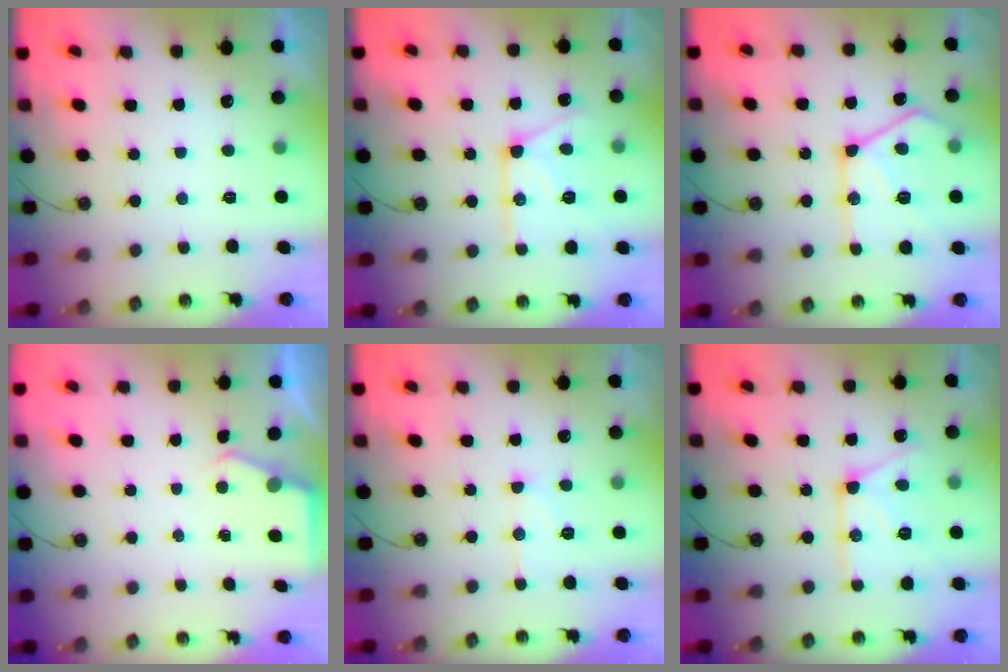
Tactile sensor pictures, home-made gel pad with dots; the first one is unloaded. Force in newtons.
{"total": 14.9, "press": 14.8, "slide": 1.1}
{"total": 19.5, "press": 19.4, "slide": 1.8}
{"total": 2.8, "press": 2.8, "slide": 0.4}
{"total": 10.0, "press": 10.0, "slide": 0.8}
{"total": 14.9, "press": 14.8, "slide": 1.1}